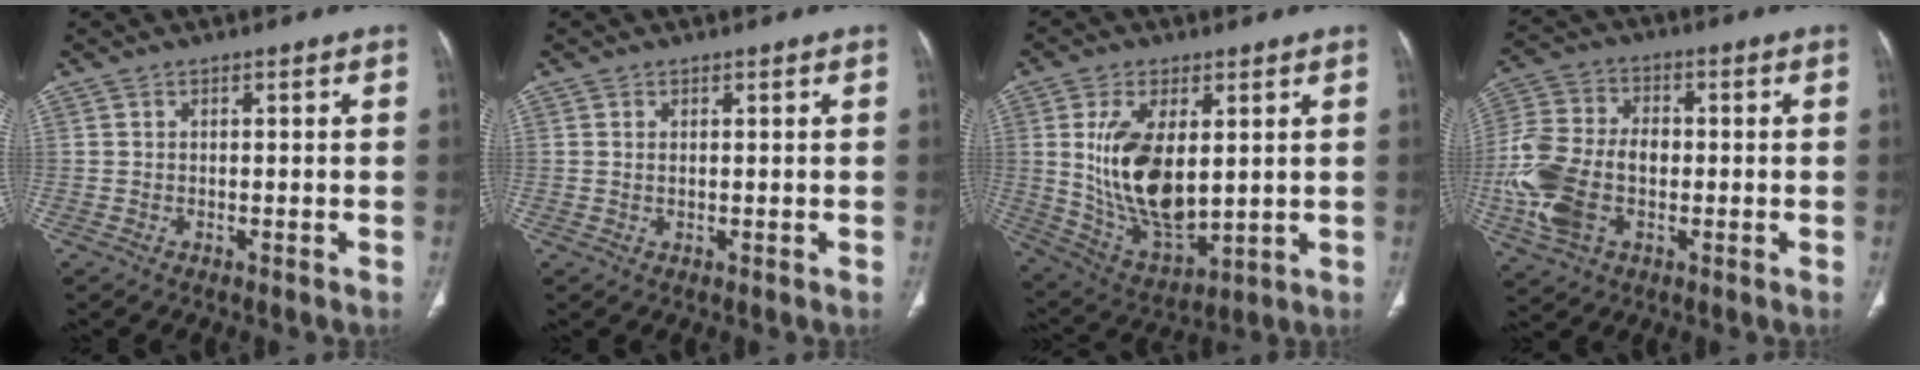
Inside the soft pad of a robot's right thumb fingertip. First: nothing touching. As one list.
[{"total": 0.9, "force": [0.3, 0.4, 0.7], "torque": [-0.016, -0.001, 0.008]}, {"total": 16.7, "force": [2.4, 8.6, 14.0], "torque": [-0.251, -0.023, 0.064]}, {"total": 16.1, "force": [-2.6, 10.5, 11.9], "torque": [-0.259, 0.017, -0.046]}]